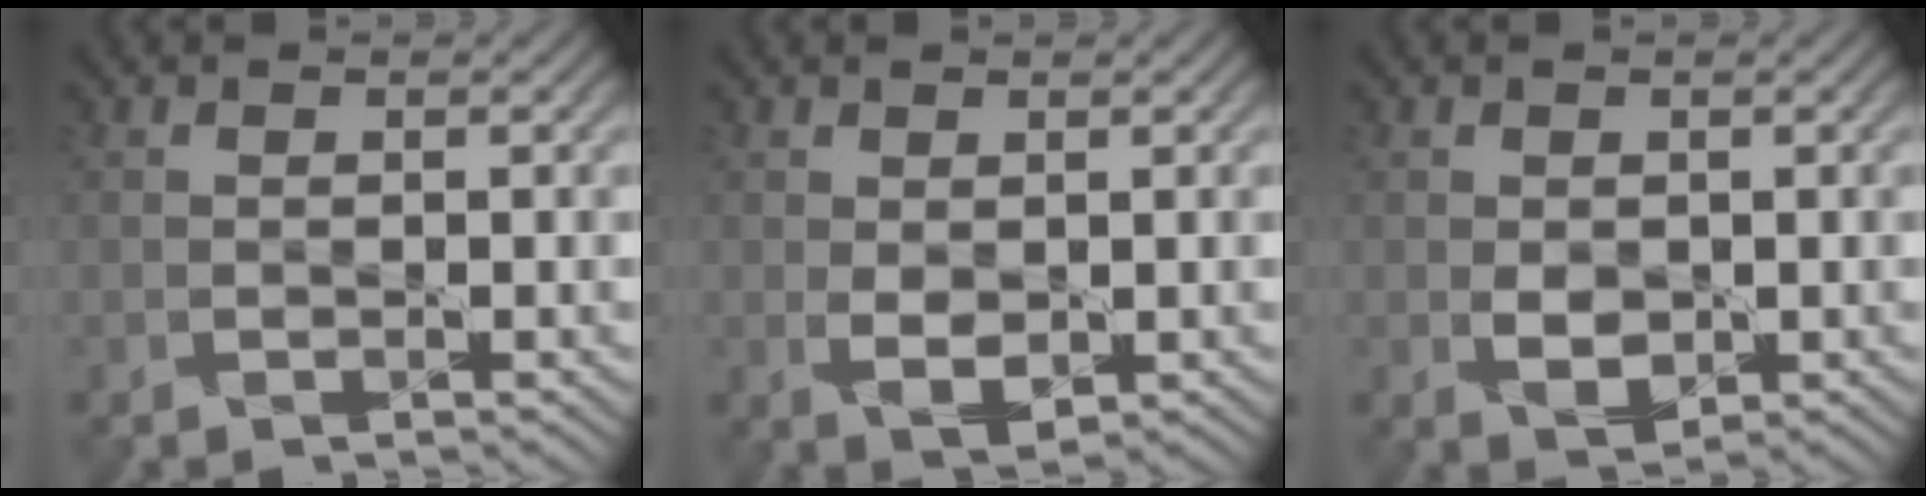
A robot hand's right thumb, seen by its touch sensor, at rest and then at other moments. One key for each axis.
{"total": 2.9, "fx": 0.3, "fy": 1.8, "fz": 2.2, "tx": -0.049, "ty": -0.006, "tz": 0.009}
{"total": 2.6, "fx": 0.0, "fy": 1.8, "fz": 1.8, "tx": -0.041, "ty": -0.003, "tz": 0.004}